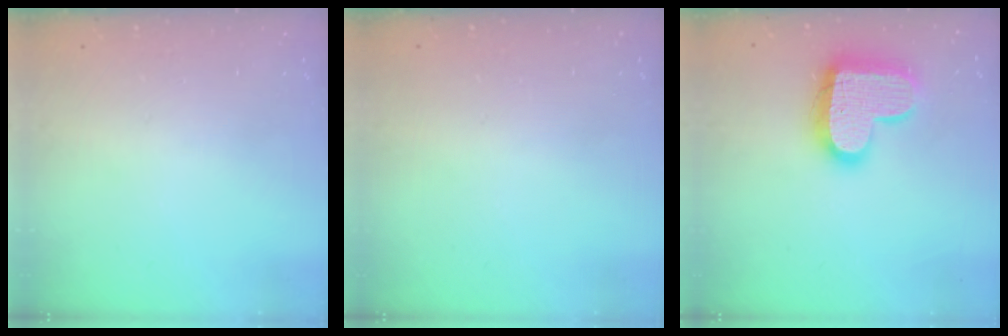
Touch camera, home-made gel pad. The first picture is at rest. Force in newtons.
{"total": 0.6, "press": 0.6, "slide": 0.2}
{"total": 17.2, "press": 17.1, "slide": 1.3}